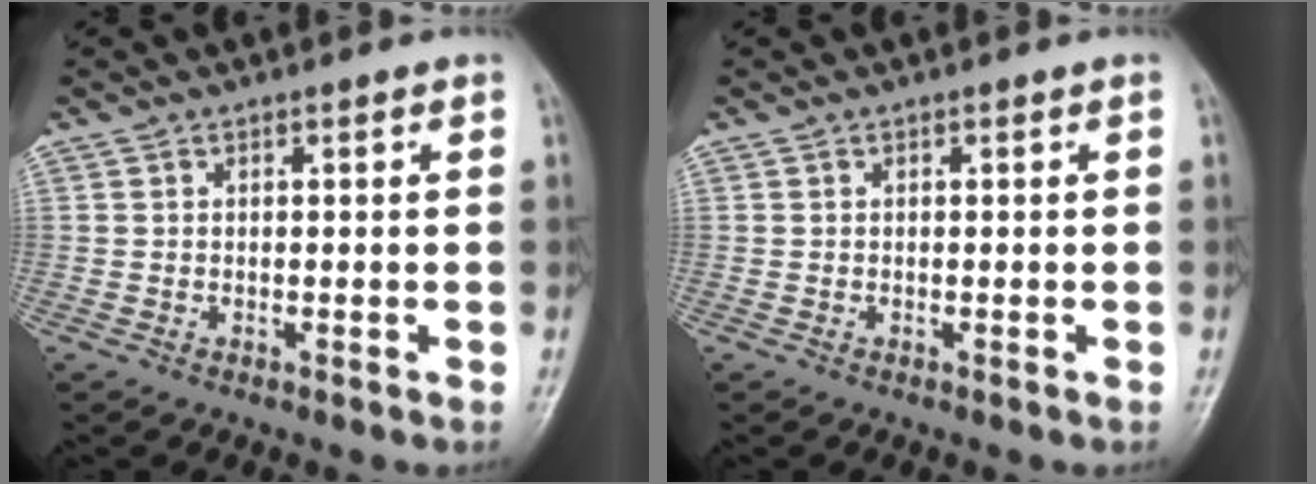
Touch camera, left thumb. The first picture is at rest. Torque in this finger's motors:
{"motor_torque": [-0.04, 0.04, -0.02, -0.02, 0.00]}